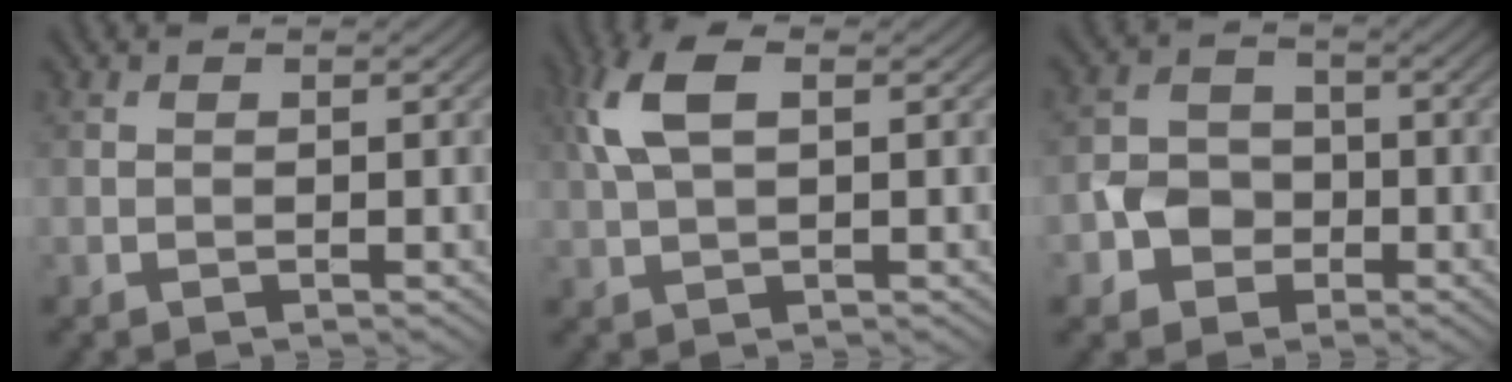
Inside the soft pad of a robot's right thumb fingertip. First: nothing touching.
{"total": 6.4, "force": [1.8, 2.9, 5.4], "torque": [-0.133, 0.015, 0.031]}
{"total": 4.4, "force": [-1.7, 3.7, 1.6], "torque": [-0.028, 0.003, -0.039]}